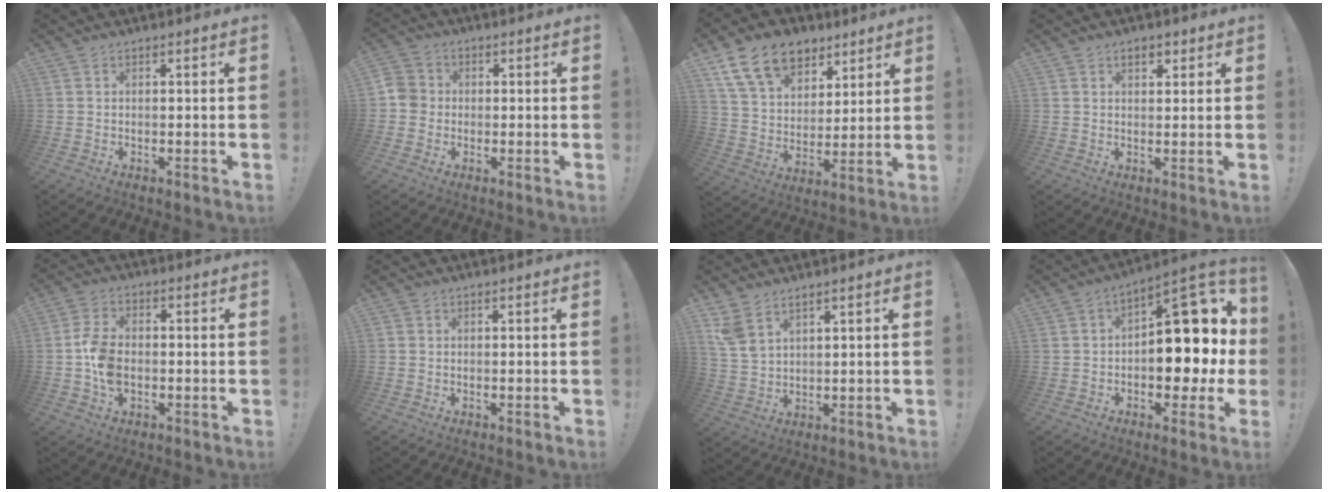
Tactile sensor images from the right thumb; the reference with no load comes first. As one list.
[{"total": 4.9, "force": [-0.9, 4.6, 1.4], "torque": [-0.029, 0.015, -0.016]}, {"total": 17.0, "force": [10.0, 11.5, 7.7], "torque": [-0.123, -0.052, 0.189]}, {"total": 3.2, "force": [1.7, 2.0, 1.8], "torque": [-0.019, -0.002, 0.028]}, {"total": 8.7, "force": [-2.0, 5.8, 6.2], "torque": [-0.130, 0.010, -0.031]}, {"total": 0.5, "force": [-0.2, 0.5, 0.0], "torque": [-0.007, 0.004, -0.001]}, {"total": 6.0, "force": [4.2, 2.8, 3.2], "torque": [-0.061, -0.018, 0.083]}, {"total": 16.0, "force": [0.2, 10.1, 12.4], "torque": [-0.136, -0.001, 0.011]}]